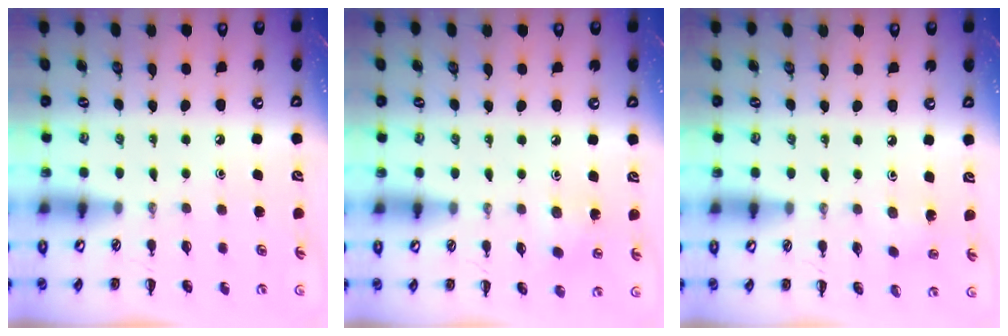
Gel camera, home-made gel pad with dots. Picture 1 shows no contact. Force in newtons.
{"total": 3.9, "press": 3.8, "slide": 1.1}
{"total": 1.3, "press": 1.2, "slide": 0.6}